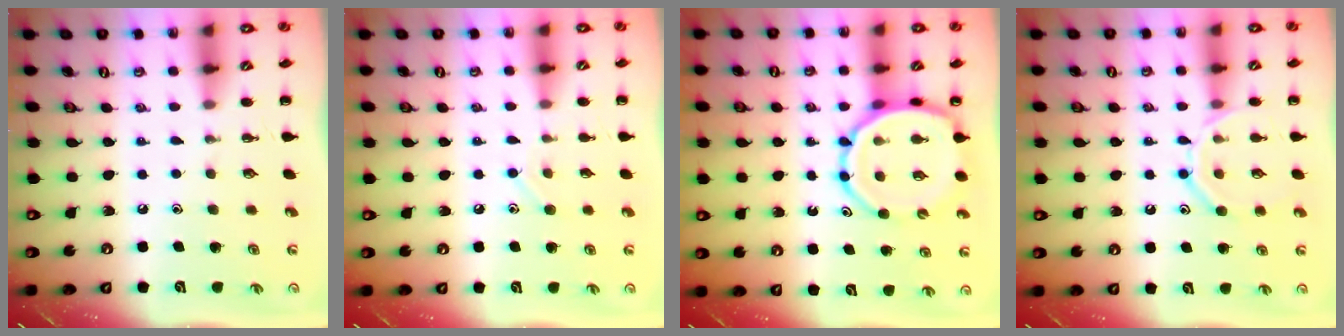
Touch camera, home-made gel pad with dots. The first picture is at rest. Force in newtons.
{"total": 6.1, "press": 5.9, "slide": 1.7}
{"total": 11.4, "press": 11.0, "slide": 2.9}
{"total": 12.2, "press": 12.1, "slide": 1.0}